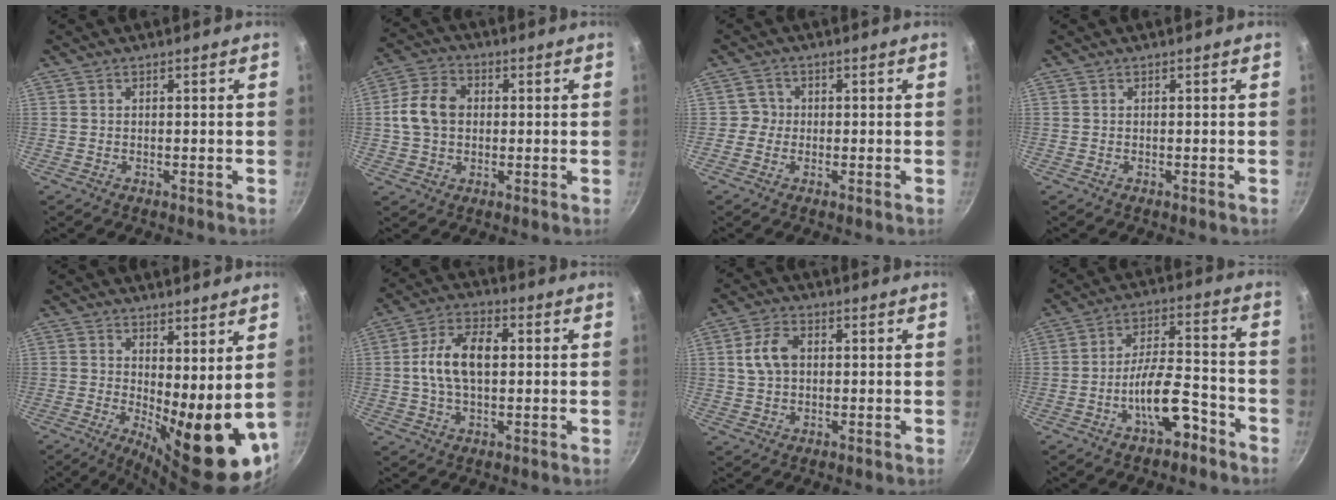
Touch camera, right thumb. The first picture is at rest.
{"total": 9.1, "force": [0.6, 6.9, 5.9], "torque": [-0.105, 0.018, 0.006]}
{"total": 2.2, "force": [-0.3, 2.2, 0.3], "torque": [0.013, 0.009, -0.015]}
{"total": 0.0}
{"total": 16.5, "force": [0.3, 6.1, 15.3], "torque": [-0.219, -0.036, 0.026]}
{"total": 11.1, "force": [0.9, 6.2, 9.1], "torque": [-0.170, 0.017, 0.014]}
{"total": 6.3, "force": [1.0, 4.3, 4.5], "torque": [-0.083, 0.010, 0.018]}
{"total": 10.8, "force": [-5.5, 4.5, 8.1], "torque": [-0.138, 0.050, -0.092]}